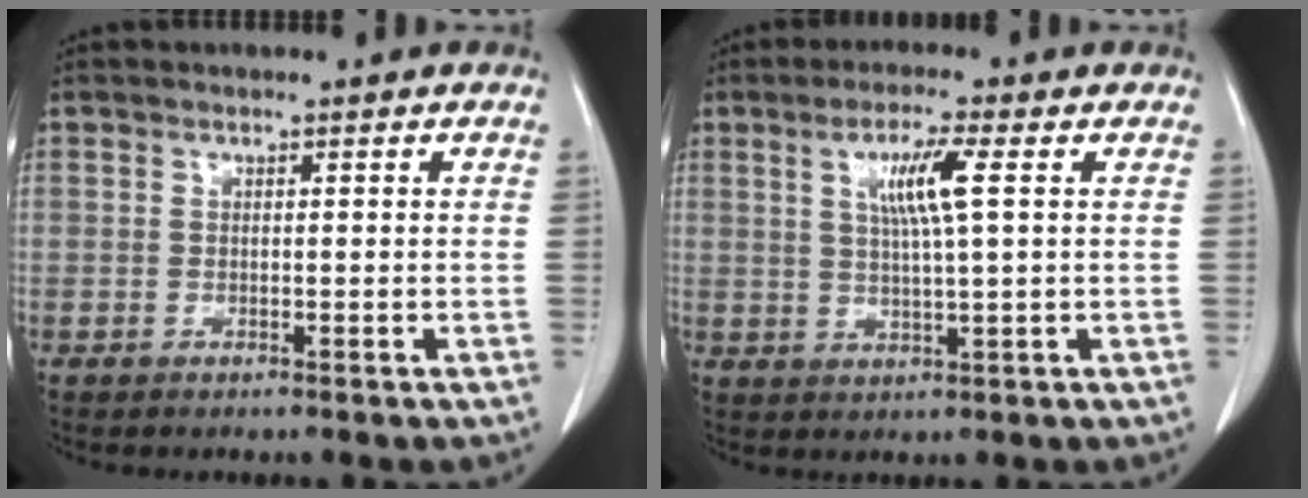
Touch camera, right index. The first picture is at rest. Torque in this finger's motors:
{"motor_torque": [0.68, 0.56, 0.38, 0.07]}